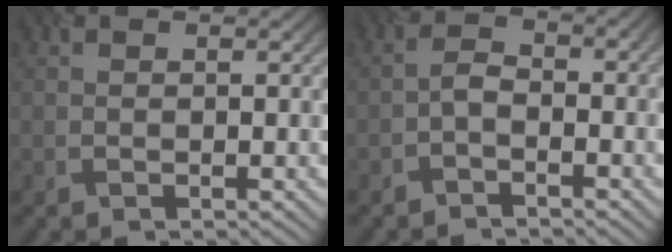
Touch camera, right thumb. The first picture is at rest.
{"total": 2.2, "force": [-2.0, 0.8, 0.7], "torque": [-0.019, 0.007, -0.038]}